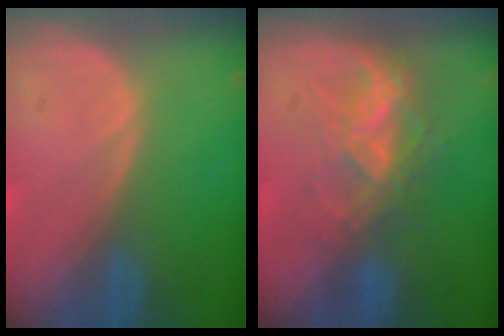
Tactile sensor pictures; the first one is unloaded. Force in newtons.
{"total": 6.9, "press": 6.0, "slide": 3.5}